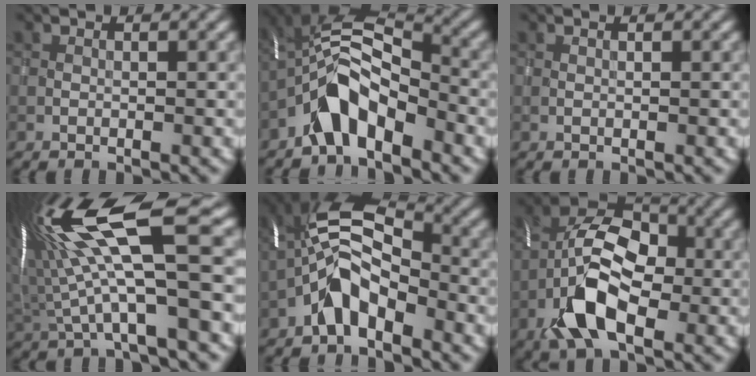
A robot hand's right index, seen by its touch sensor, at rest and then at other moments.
{"total": 6.1, "force": [-3.5, 2.6, 4.2], "torque": [-0.072, 0.011, -0.072]}
{"total": 0.0}
{"total": 14.1, "force": [2.7, 3.3, 13.5], "torque": [-0.258, 0.021, 0.053]}
{"total": 6.3, "force": [-2.7, 3.1, 4.7], "torque": [-0.096, 0.018, -0.060]}
{"total": 10.0, "force": [-3.1, 5.4, 7.8], "torque": [-0.151, 0.008, -0.071]}